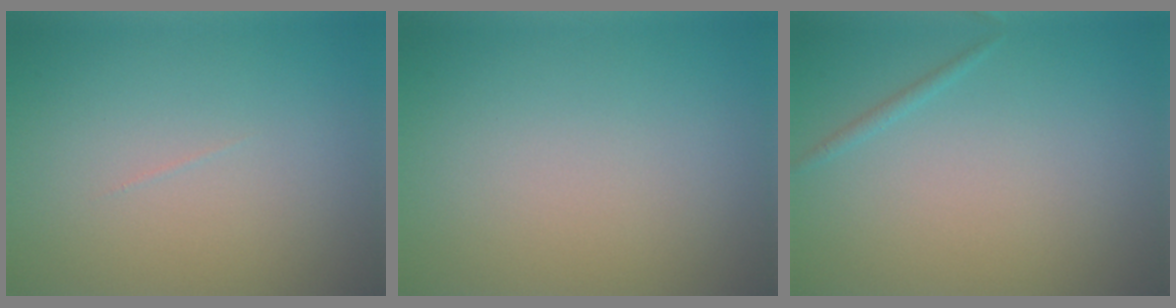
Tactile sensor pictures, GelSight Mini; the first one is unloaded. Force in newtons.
{"total": 0.0}
{"total": 0.6, "press": 0.6, "slide": 0.1}